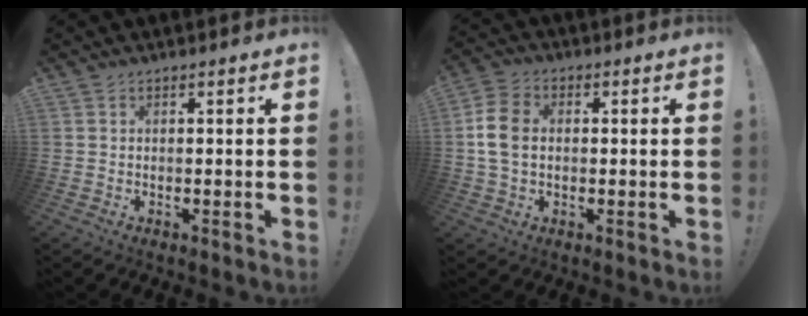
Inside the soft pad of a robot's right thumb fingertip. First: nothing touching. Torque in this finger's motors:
{"motor_torque": [-0.17, 0.21, 0.58, -0.08, 0.00]}